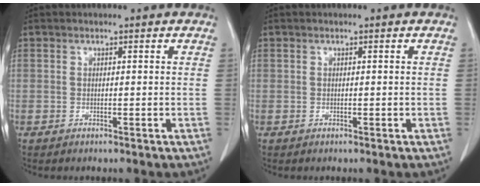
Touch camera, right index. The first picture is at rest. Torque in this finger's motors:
{"motor_torque": [-0.21, 0.24, -0.07, -0.01]}